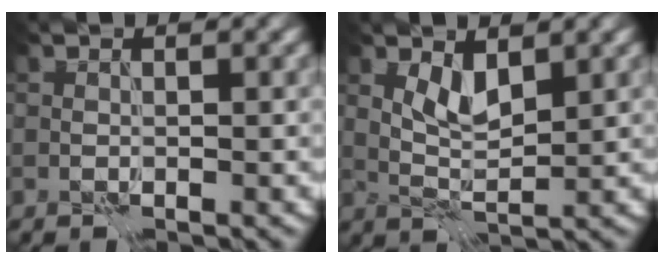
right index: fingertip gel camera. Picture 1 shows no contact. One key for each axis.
{"total": 2.1, "fx": 1.5, "fy": 0.3, "fz": 1.5, "tx": -0.032, "ty": -0.004, "tz": 0.034}